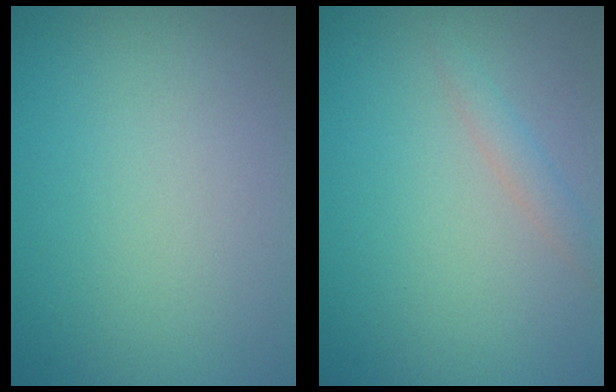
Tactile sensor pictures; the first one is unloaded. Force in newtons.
{"total": 1.3, "press": 1.3, "slide": 0.2}